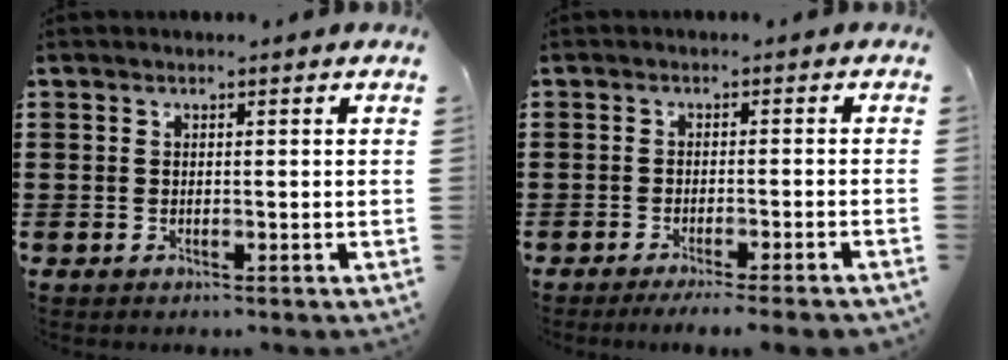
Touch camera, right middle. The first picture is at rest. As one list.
[{"total": 2.3, "force": [-1.9, -0.3, 1.1], "torque": [-0.018, 0.002, -0.038]}]